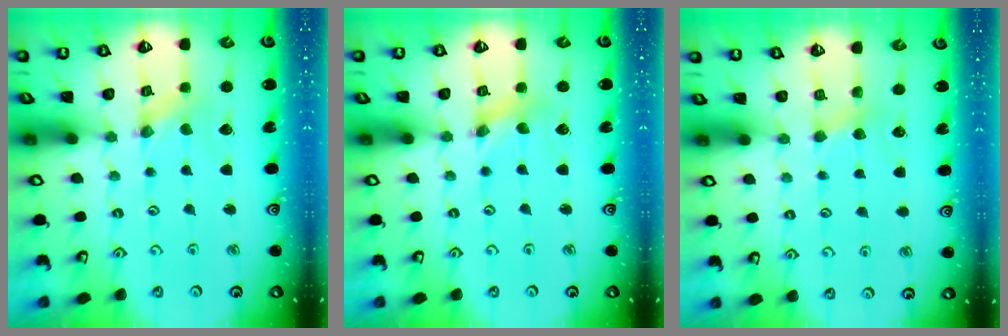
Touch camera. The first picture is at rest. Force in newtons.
{"total": 1.5, "press": 1.4, "slide": 0.3}
{"total": 2.9, "press": 2.9, "slide": 0.4}